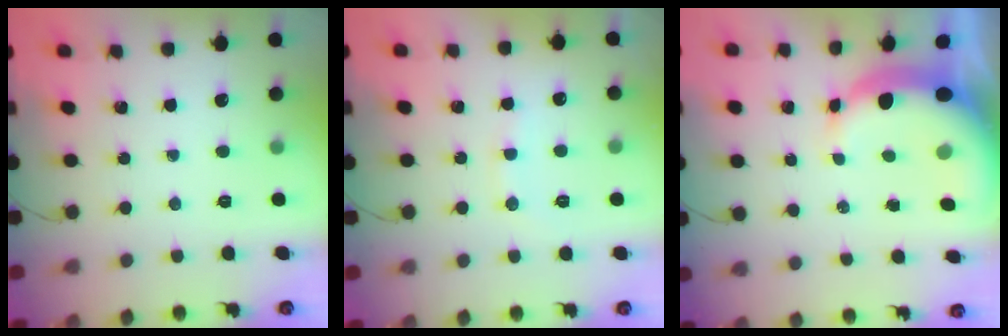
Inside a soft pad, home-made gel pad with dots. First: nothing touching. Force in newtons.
{"total": 8.1, "press": 8.0, "slide": 1.0}
{"total": 8.8, "press": 8.5, "slide": 1.9}